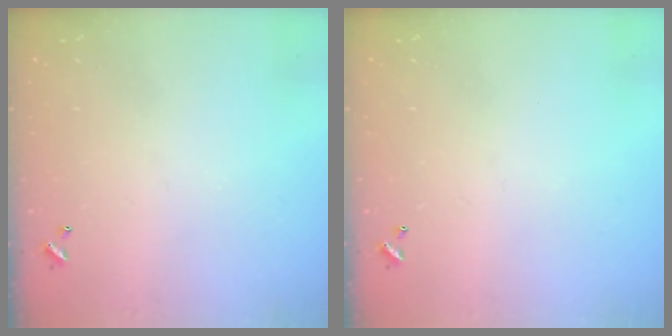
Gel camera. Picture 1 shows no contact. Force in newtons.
{"total": 0.0}